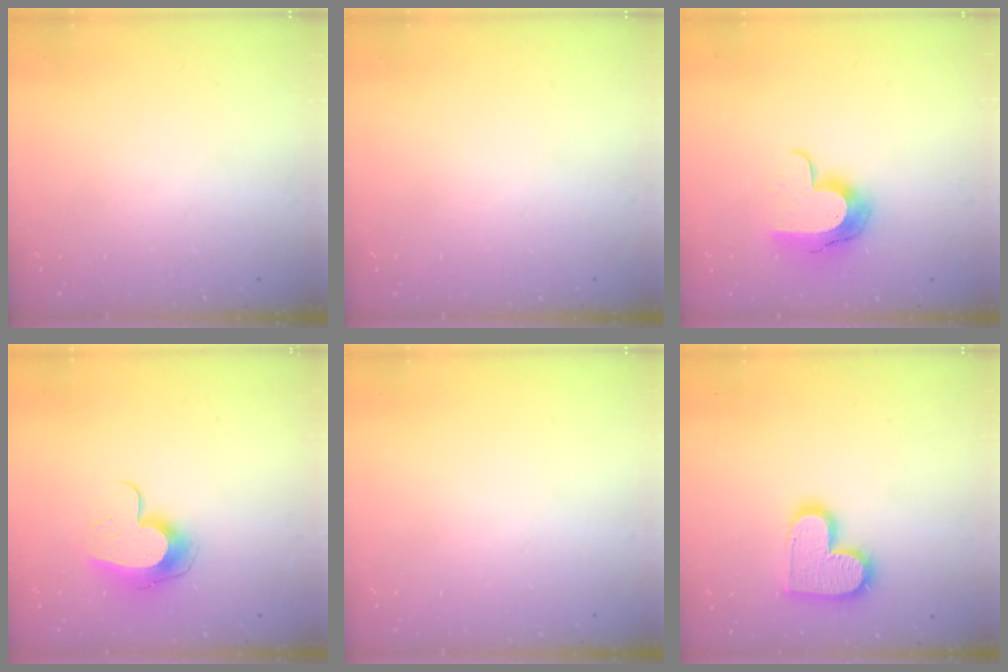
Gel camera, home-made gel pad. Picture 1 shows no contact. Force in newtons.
{"total": 0.0}
{"total": 10.5, "press": 10.5, "slide": 0.8}
{"total": 10.7, "press": 10.6, "slide": 0.7}
{"total": 0.0}
{"total": 14.0, "press": 13.9, "slide": 0.5}